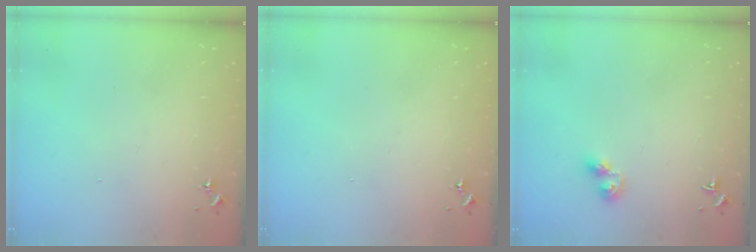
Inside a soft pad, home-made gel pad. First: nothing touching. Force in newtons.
{"total": 0.0}
{"total": 5.9, "press": 5.8, "slide": 0.7}